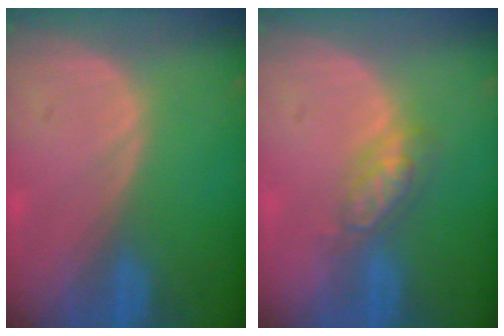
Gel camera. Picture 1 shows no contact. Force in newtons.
{"total": 4.8, "press": 4.2, "slide": 2.2}